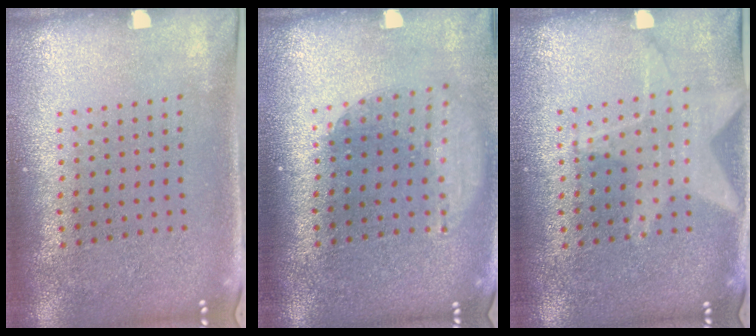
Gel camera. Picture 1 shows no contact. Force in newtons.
{"total": 1.7, "press": 1.3, "slide": 1.1}
{"total": 1.3, "press": 1.2, "slide": 0.3}